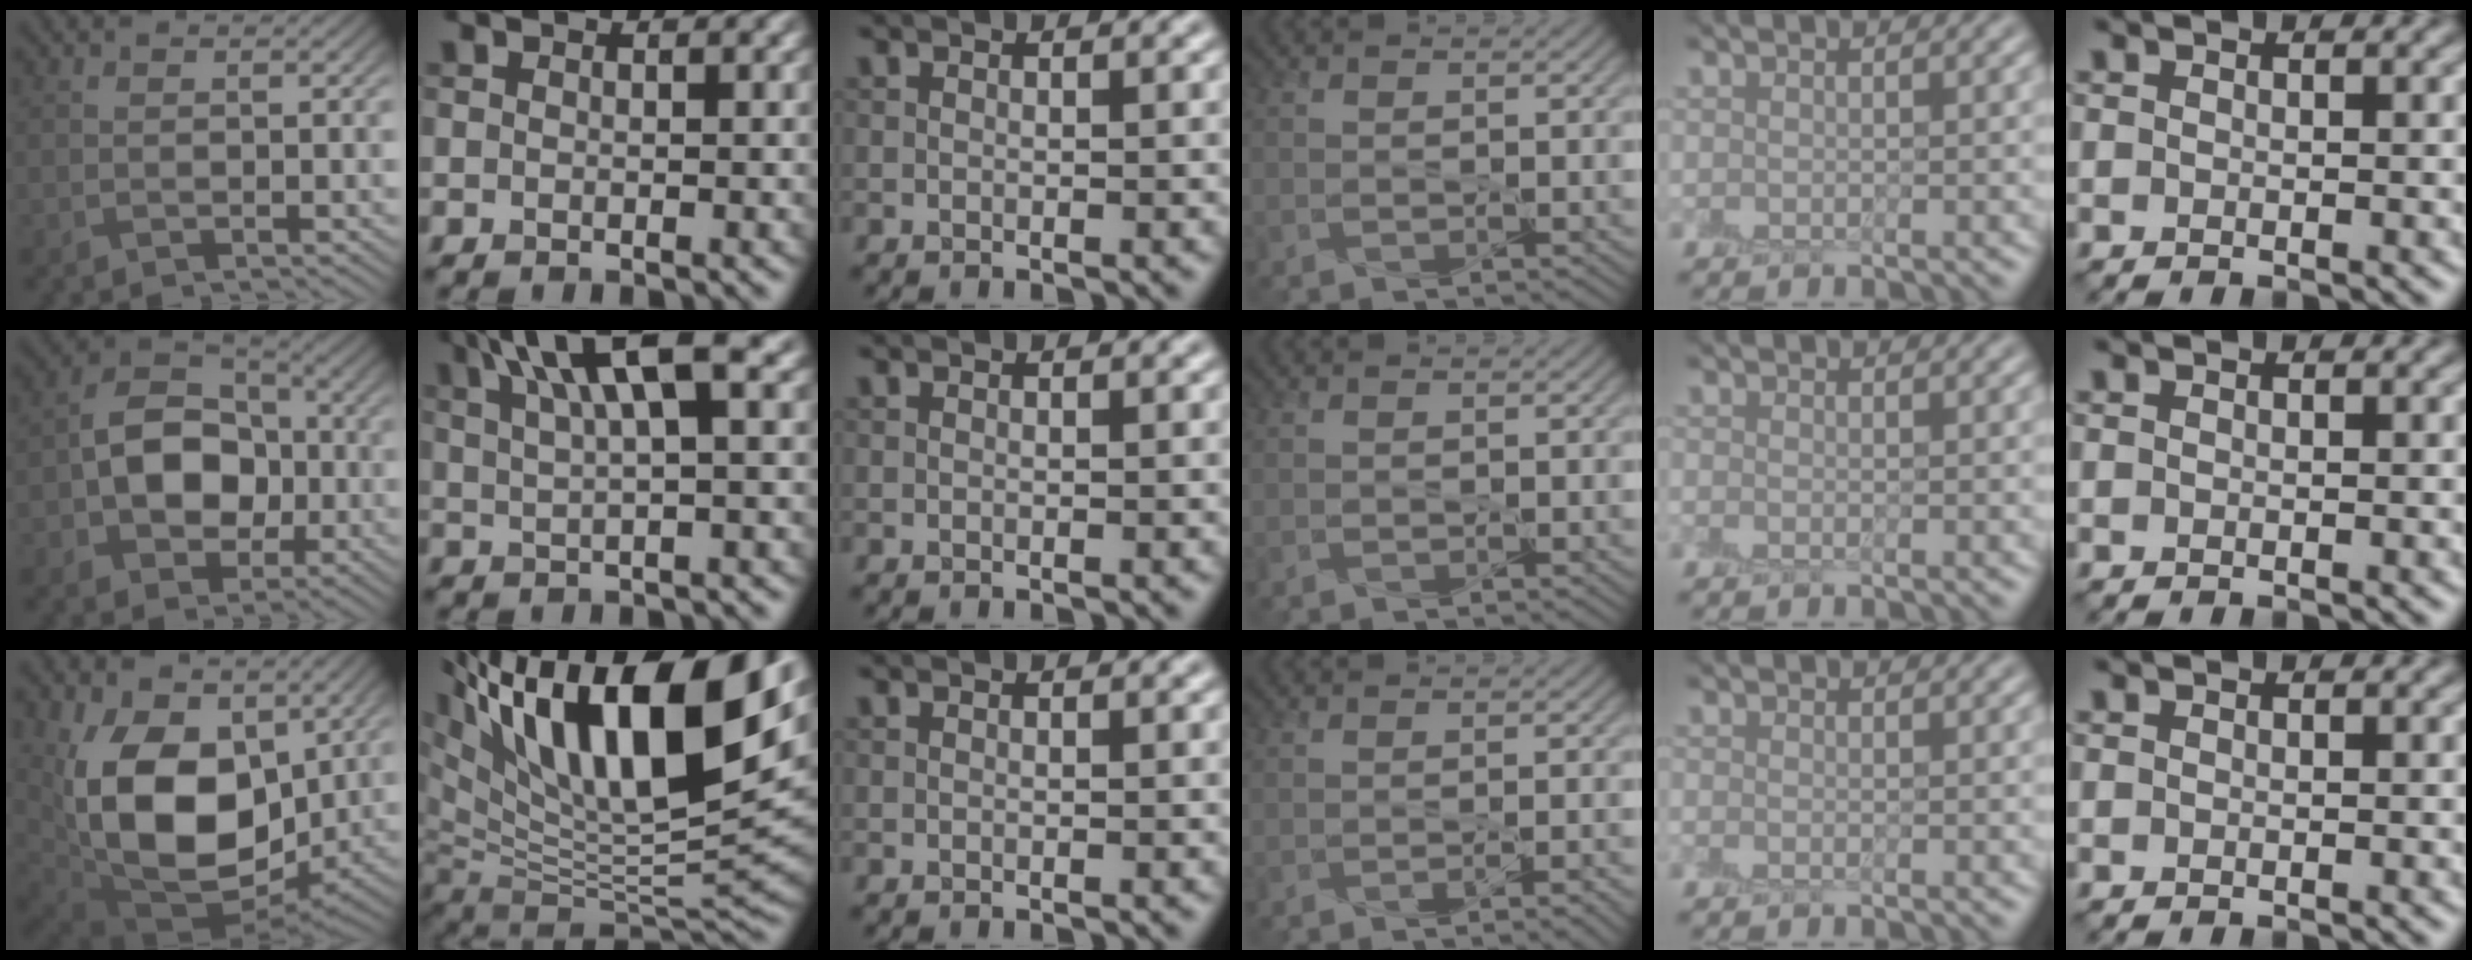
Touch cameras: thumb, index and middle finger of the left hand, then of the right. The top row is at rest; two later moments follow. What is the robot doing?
{"motion": "peel", "object": "small bumper sticker"}